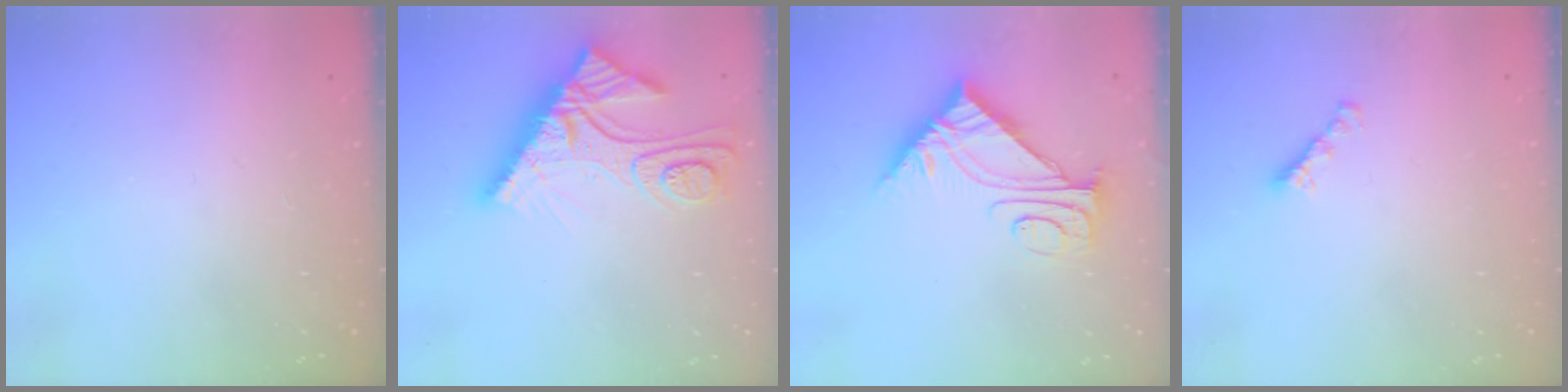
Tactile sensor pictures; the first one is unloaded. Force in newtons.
{"total": 15.3, "press": 15.3, "slide": 1.4}
{"total": 9.0, "press": 8.9, "slide": 0.9}
{"total": 2.2, "press": 2.1, "slide": 0.5}